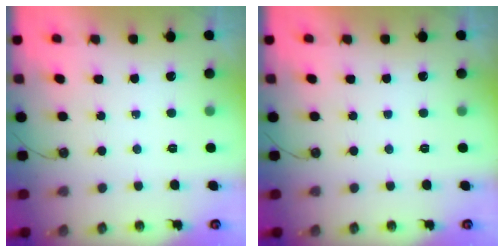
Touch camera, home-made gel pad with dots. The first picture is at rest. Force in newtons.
{"total": 0.0}